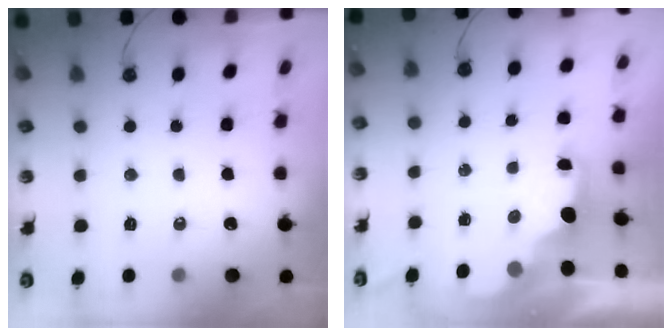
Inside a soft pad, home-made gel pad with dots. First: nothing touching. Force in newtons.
{"total": 2.2, "press": 2.0, "slide": 0.8}